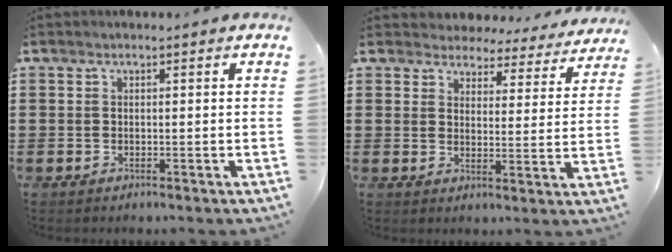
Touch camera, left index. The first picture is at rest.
{"total": 4.2, "force": [4.0, 1.0, 0.3], "torque": [-0.022, -0.030, 0.068]}